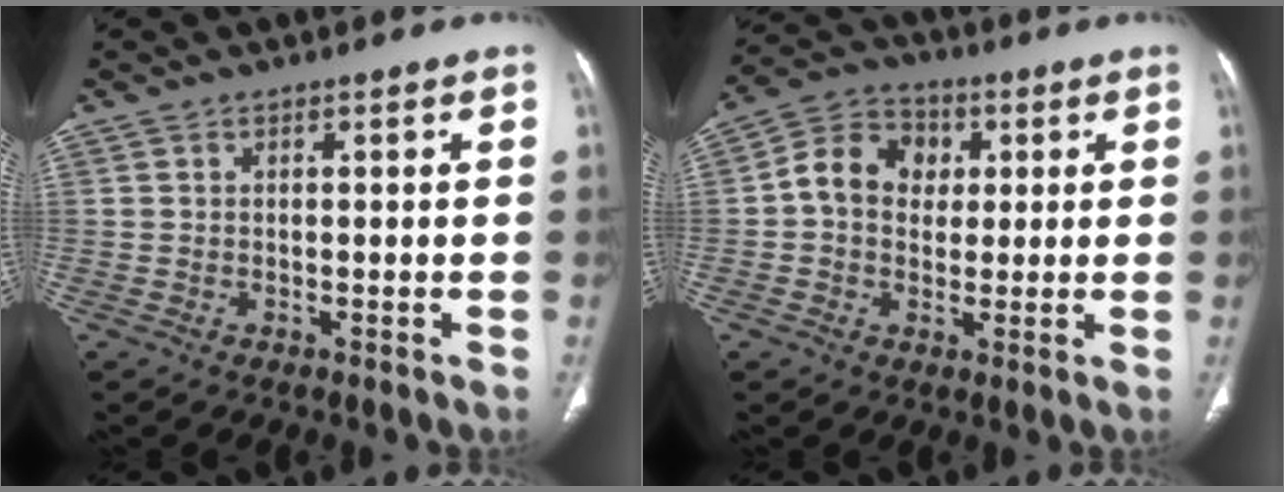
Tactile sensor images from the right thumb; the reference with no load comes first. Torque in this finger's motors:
{"motor_torque": [0.13, 0.03, 0.59, -0.62, 0.07]}